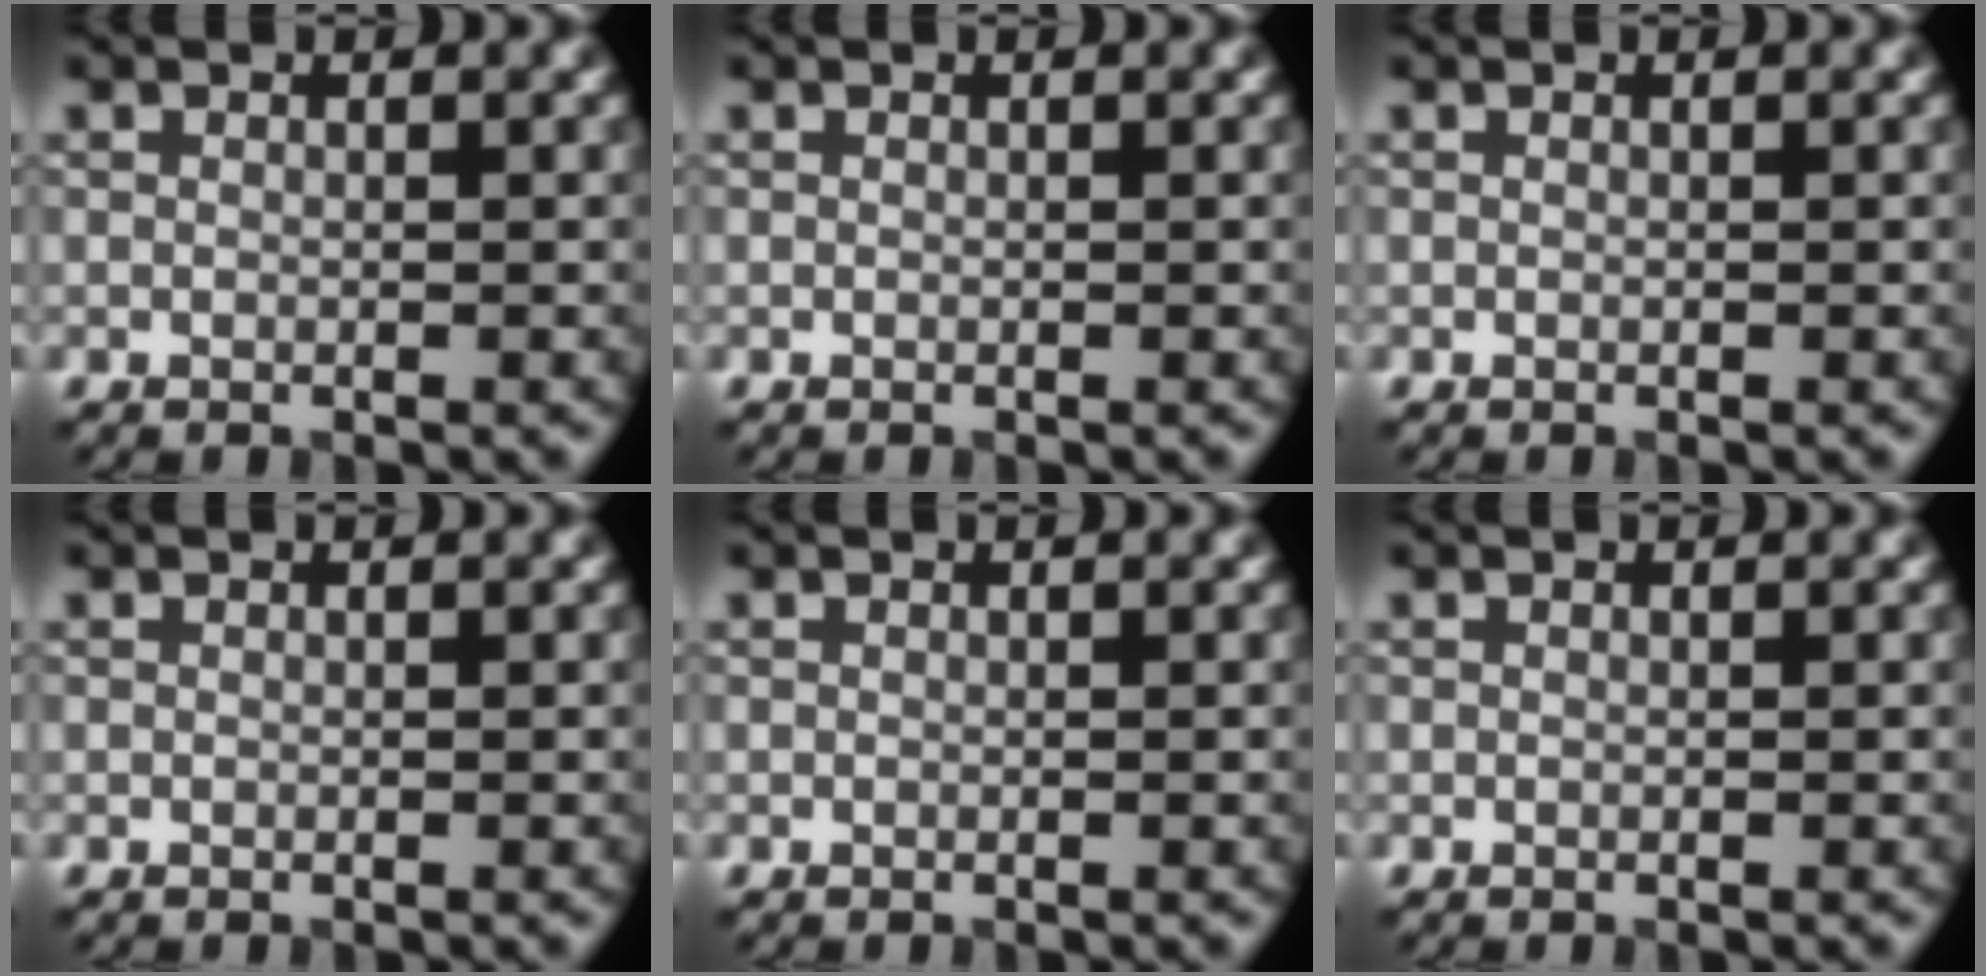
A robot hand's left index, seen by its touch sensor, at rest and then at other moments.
{"total": 0.0}
{"total": 0.0}
{"total": 0.0}
{"total": 0.0}
{"total": 0.0}